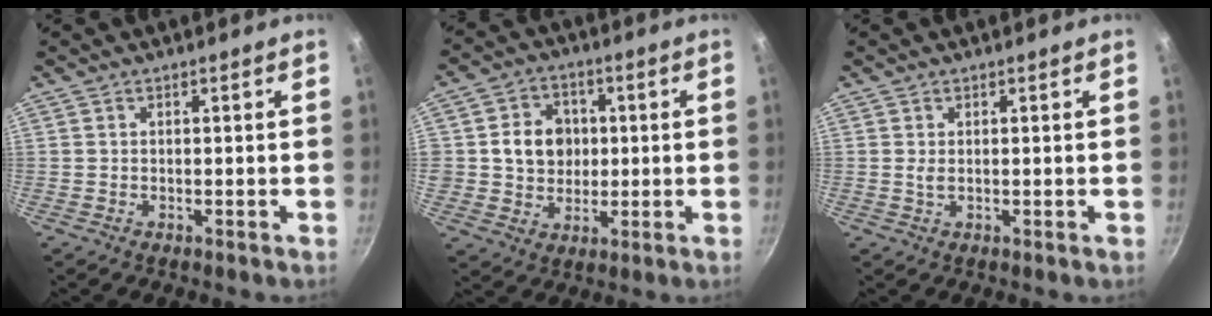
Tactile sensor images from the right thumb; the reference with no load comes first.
{"total": 9.6, "force": [1.0, 8.5, 4.4], "torque": [-0.036, 0.002, 0.014]}
{"total": 1.1, "force": [0.3, 0.4, 1.0], "torque": [-0.020, -0.004, 0.004]}